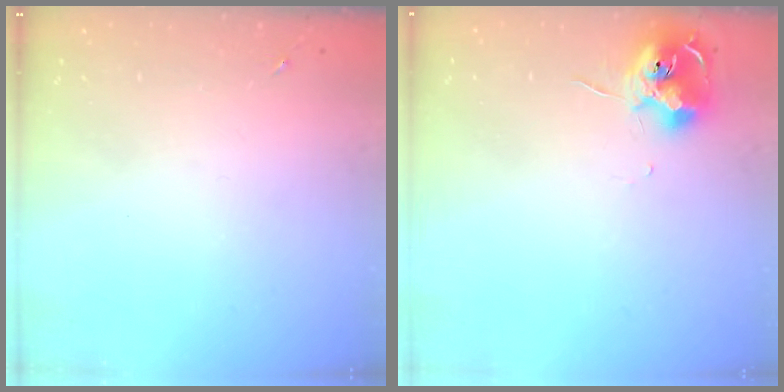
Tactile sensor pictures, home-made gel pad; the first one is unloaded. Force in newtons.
{"total": 11.1, "press": 11.0, "slide": 0.6}